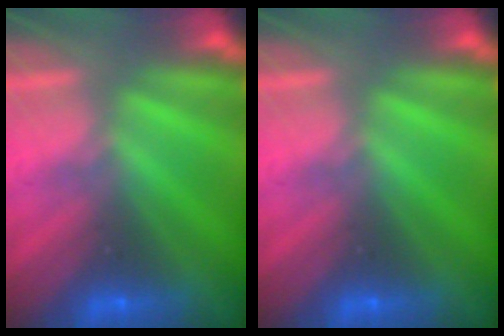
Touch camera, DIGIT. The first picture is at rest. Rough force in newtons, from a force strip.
{"total": 0.0}